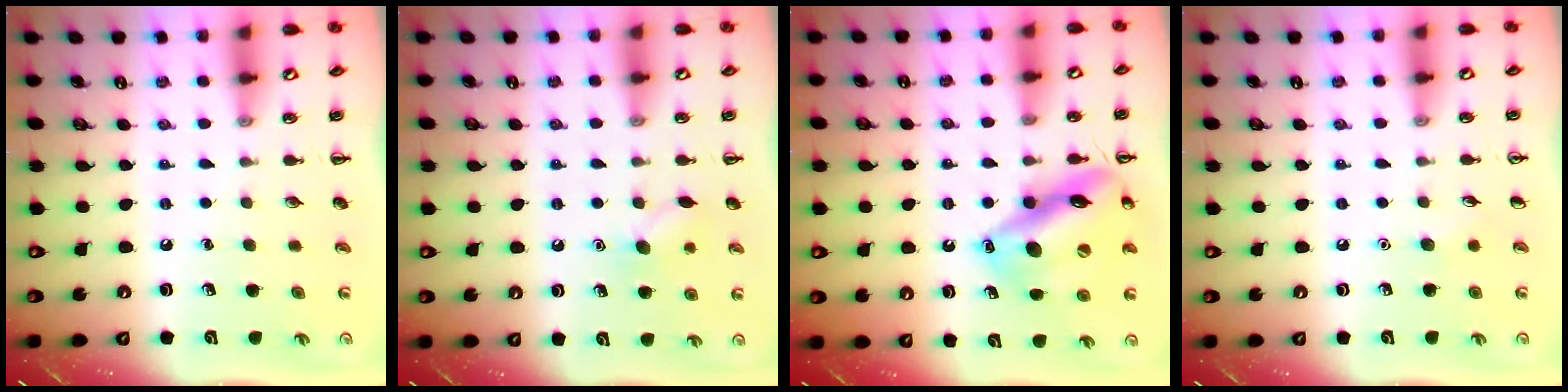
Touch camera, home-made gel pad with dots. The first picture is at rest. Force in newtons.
{"total": 7.1, "press": 6.9, "slide": 1.4}
{"total": 17.4, "press": 17.4, "slide": 1.7}
{"total": 3.4, "press": 3.3, "slide": 1.0}